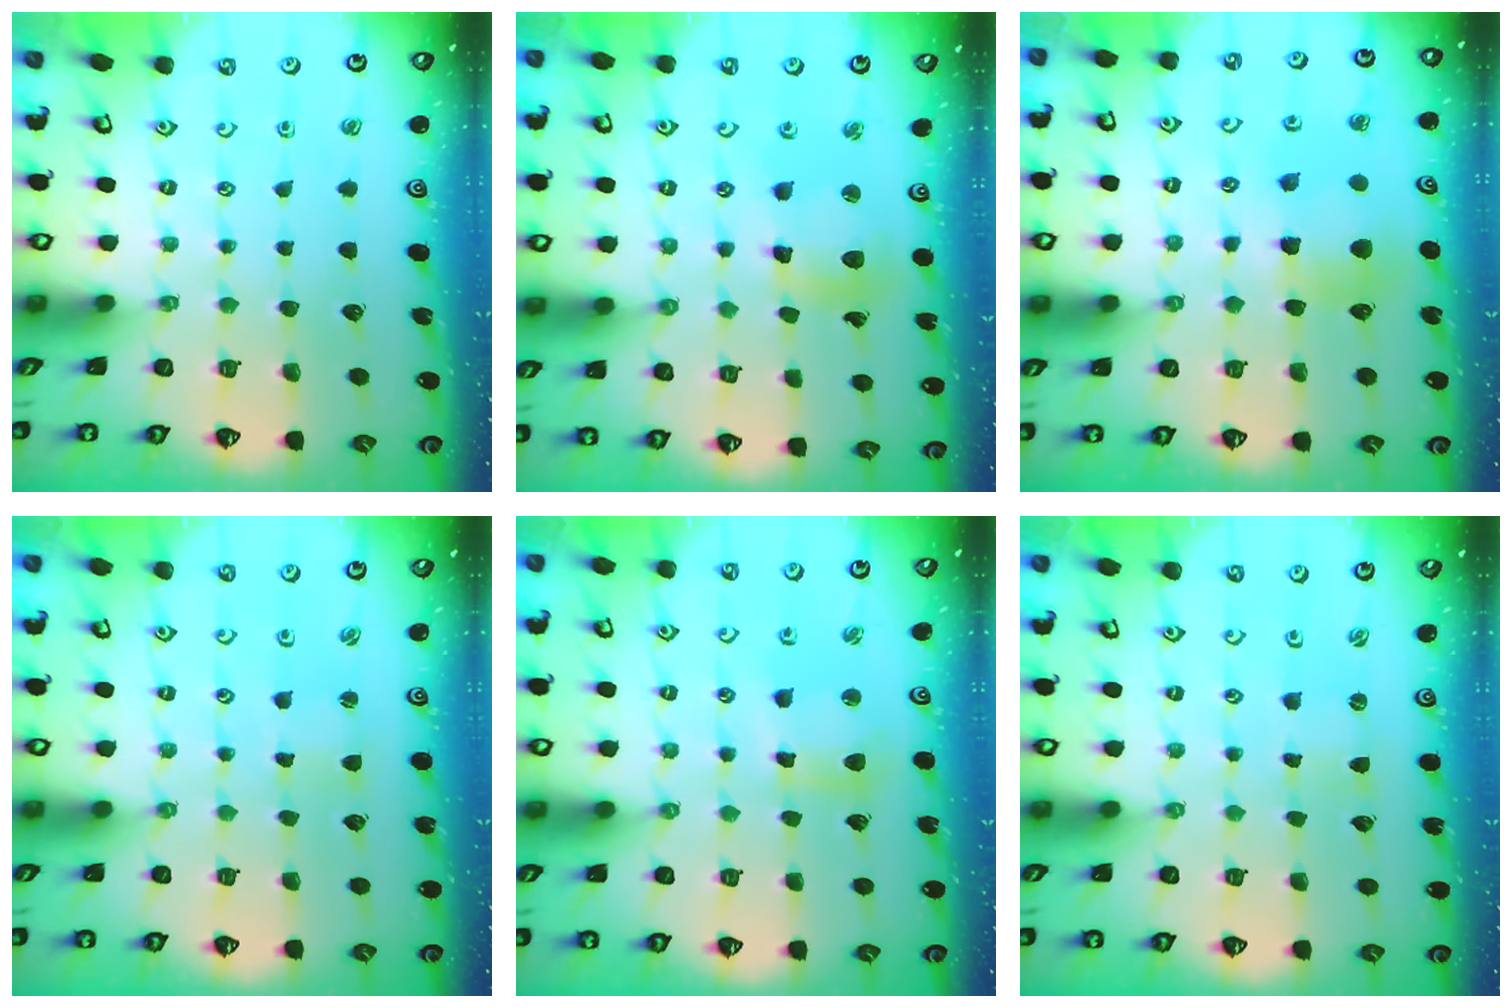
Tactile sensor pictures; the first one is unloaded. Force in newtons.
{"total": 11.8, "press": 11.5, "slide": 2.5}
{"total": 8.1, "press": 8.0, "slide": 0.9}
{"total": 1.0, "press": 1.0, "slide": 0.0}
{"total": 8.3, "press": 8.1, "slide": 1.5}
{"total": 0.0}